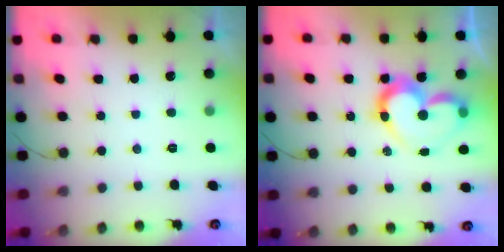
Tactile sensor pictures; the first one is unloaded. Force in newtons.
{"total": 14.4, "press": 14.3, "slide": 1.5}